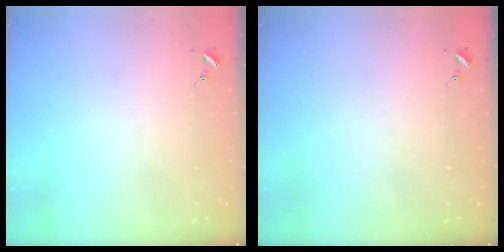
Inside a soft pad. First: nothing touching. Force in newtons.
{"total": 0.0}